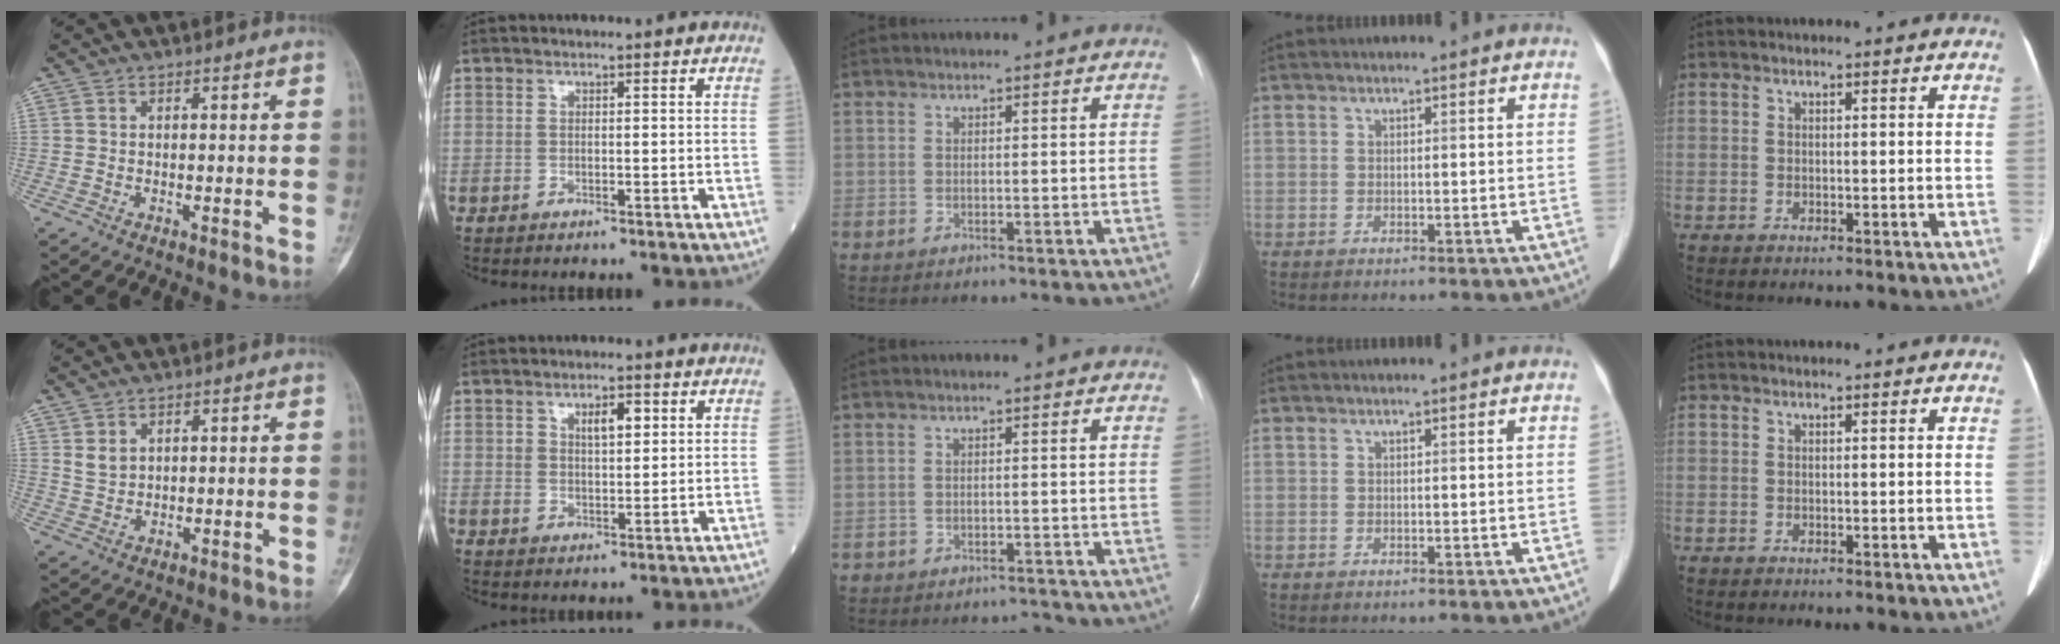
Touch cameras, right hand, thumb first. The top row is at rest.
{"thumb": {"total": 2.6, "force": [1.4, 1.8, 1.3], "torque": [-0.018, -0.010, 0.035]}, "index": {"total": 4.1, "force": [1.7, 1.9, 3.2], "torque": [-0.053, 0.004, 0.029]}, "middle": {"total": 2.1, "force": [-2.0, 0.6, -0.4], "torque": [0.009, -0.002, -0.030]}}